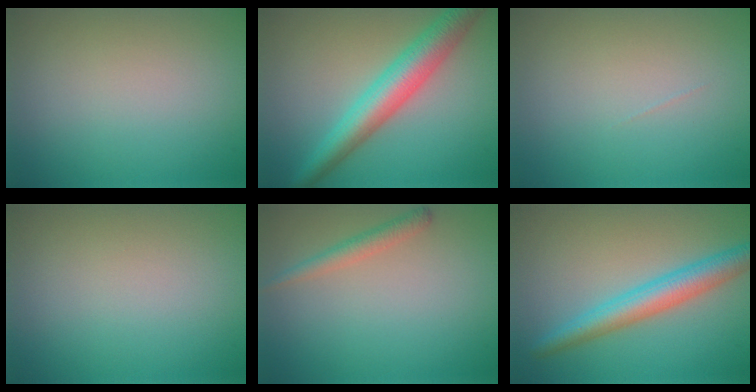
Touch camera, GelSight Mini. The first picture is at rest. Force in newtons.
{"total": 6.0, "press": 6.0, "slide": 0.1}
{"total": 0.0}
{"total": 0.0}
{"total": 1.7, "press": 1.7, "slide": 0.1}
{"total": 4.5, "press": 4.5, "slide": 0.1}